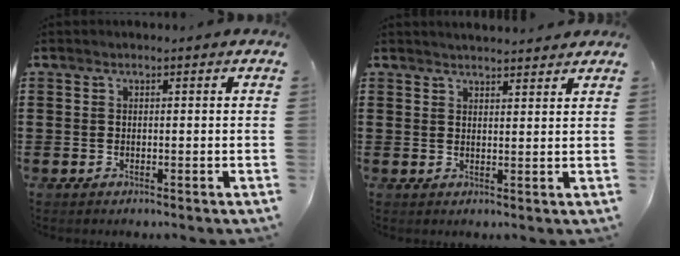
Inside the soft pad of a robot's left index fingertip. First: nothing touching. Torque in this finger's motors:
{"motor_torque": [0.19, 0.07, 0.01, 0.03]}